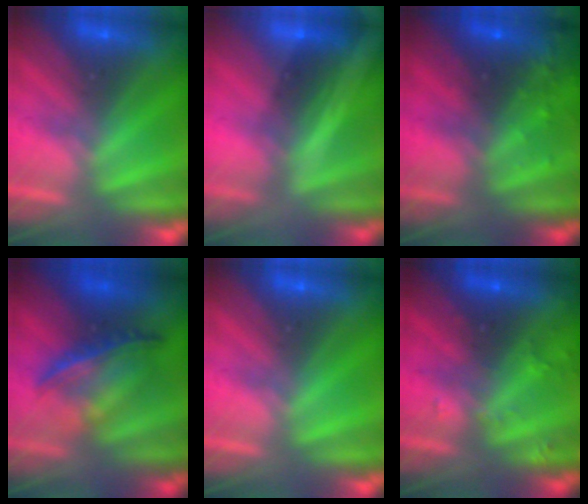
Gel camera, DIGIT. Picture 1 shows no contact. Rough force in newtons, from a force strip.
{"total": 2.1}
{"total": 7.7}
{"total": 5.7}
{"total": 0.0}
{"total": 2.4}